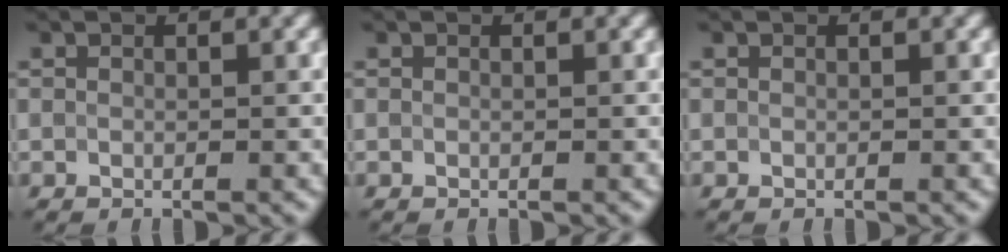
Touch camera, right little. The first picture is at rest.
{"total": 0.0}
{"total": 0.0}